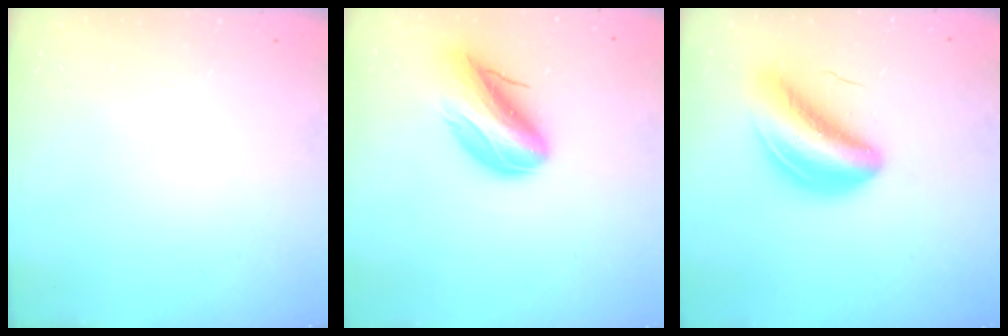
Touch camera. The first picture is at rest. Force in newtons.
{"total": 14.2, "press": 13.7, "slide": 3.6}
{"total": 9.8, "press": 9.3, "slide": 2.9}